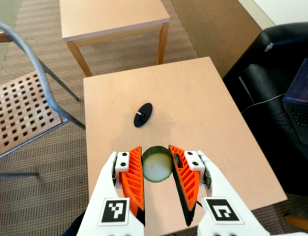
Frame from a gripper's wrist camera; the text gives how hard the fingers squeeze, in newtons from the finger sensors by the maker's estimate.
{"total": 12.0, "left": 12.5, "right": 11.4}